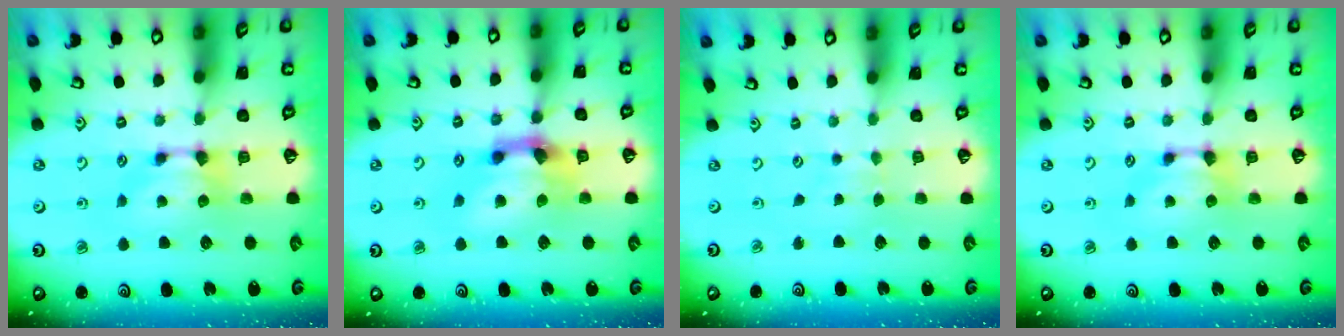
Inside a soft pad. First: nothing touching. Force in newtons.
{"total": 5.0, "press": 4.4, "slide": 2.3}
{"total": 3.7, "press": 3.7, "slide": 0.1}
{"total": 0.0}